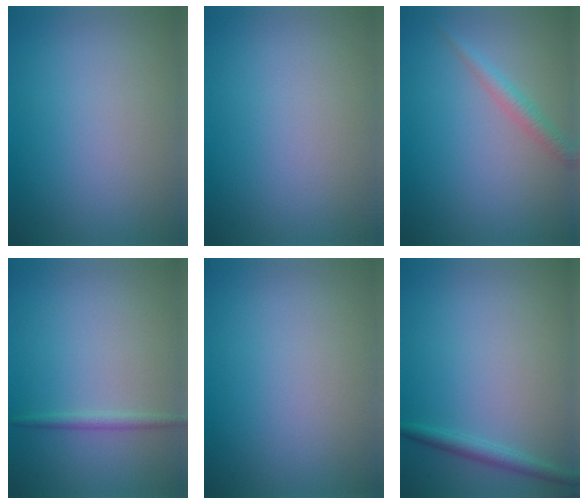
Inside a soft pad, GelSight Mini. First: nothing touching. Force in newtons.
{"total": 0.0}
{"total": 1.8, "press": 1.8, "slide": 0.0}
{"total": 1.1, "press": 1.1, "slide": 0.1}
{"total": 0.0}
{"total": 1.6, "press": 1.6, "slide": 0.0}